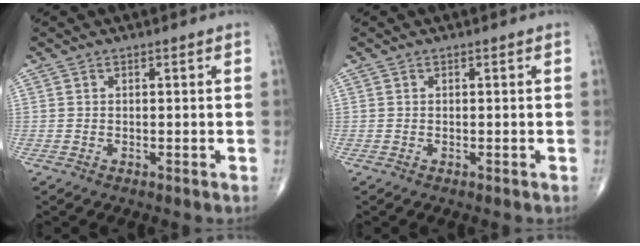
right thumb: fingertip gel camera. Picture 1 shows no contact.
{"total": 0.0}